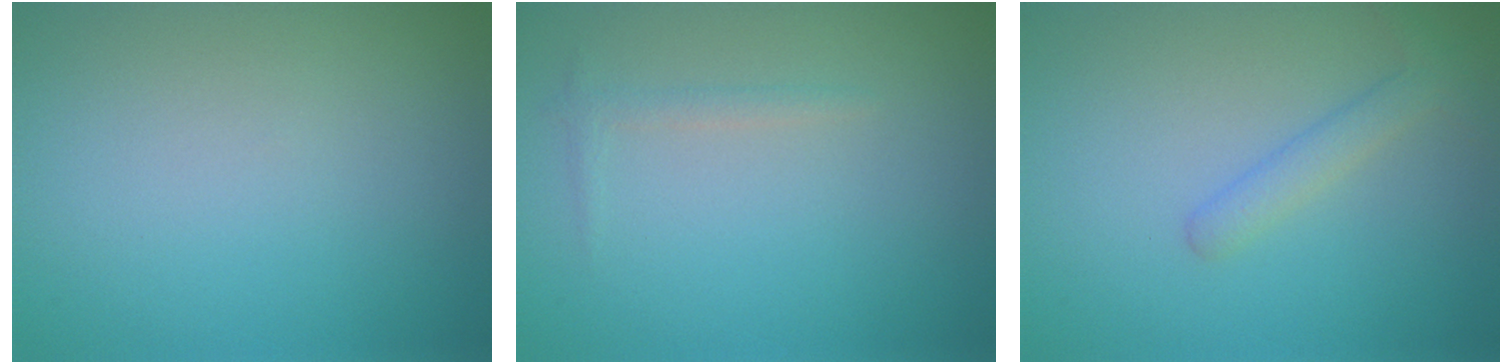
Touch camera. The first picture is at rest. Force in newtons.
{"total": 0.9, "press": 0.9, "slide": 0.1}
{"total": 1.9, "press": 1.9, "slide": 0.0}